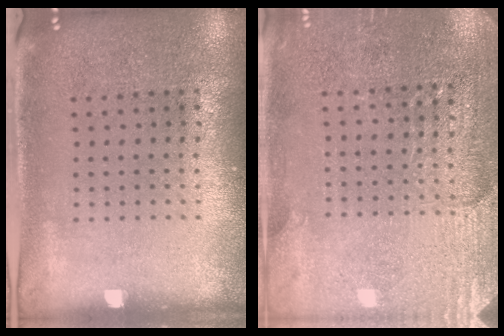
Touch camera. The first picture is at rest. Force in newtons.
{"total": 2.9, "press": 2.9, "slide": 0.5}